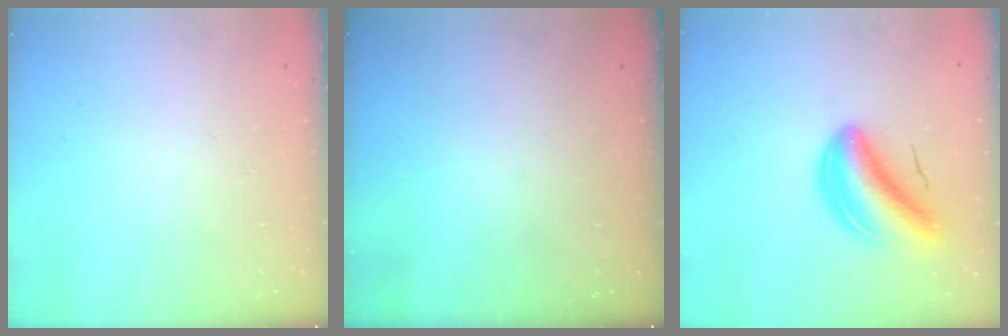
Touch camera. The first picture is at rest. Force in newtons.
{"total": 0.0}
{"total": 8.1, "press": 7.7, "slide": 2.6}